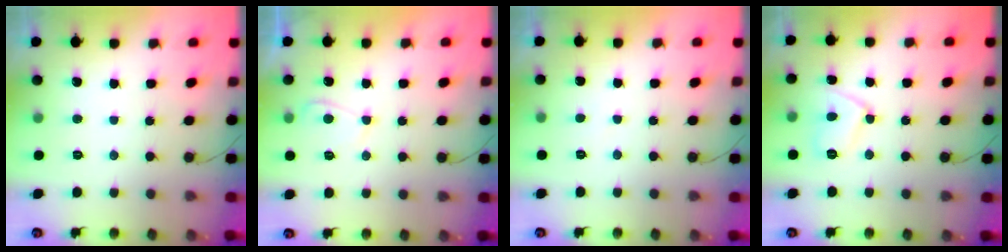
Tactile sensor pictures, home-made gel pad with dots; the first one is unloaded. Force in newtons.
{"total": 4.7, "press": 4.6, "slide": 0.8}
{"total": 0.8, "press": 0.7, "slide": 0.3}
{"total": 7.2, "press": 7.1, "slide": 0.7}